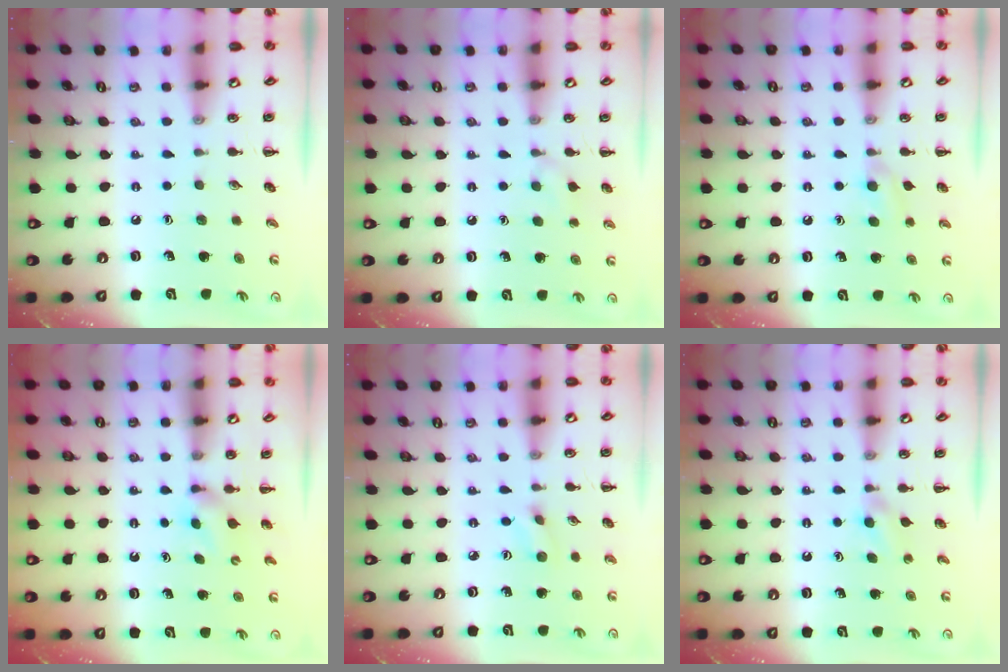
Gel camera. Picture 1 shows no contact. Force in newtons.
{"total": 6.4, "press": 6.1, "slide": 1.7}
{"total": 4.7, "press": 4.4, "slide": 1.7}
{"total": 2.9, "press": 2.8, "slide": 0.9}
{"total": 2.5, "press": 2.4, "slide": 0.9}
{"total": 2.0, "press": 1.8, "slide": 0.9}